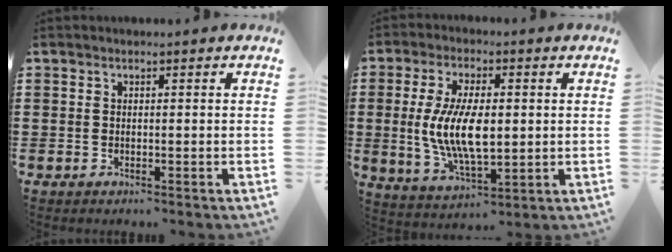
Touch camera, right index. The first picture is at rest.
{"total": 10.1, "force": [0.1, 4.4, 9.1], "torque": [-0.201, 0.000, -0.003]}